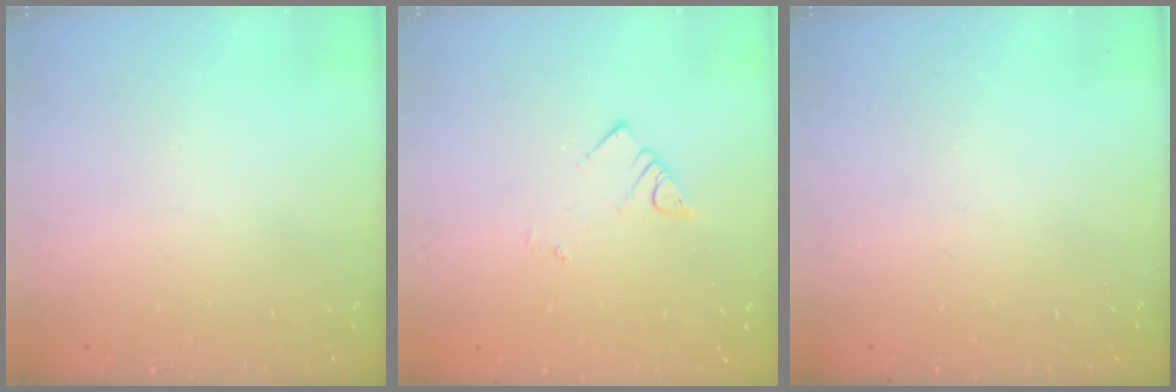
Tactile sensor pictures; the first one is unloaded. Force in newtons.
{"total": 2.8, "press": 2.8, "slide": 0.2}
{"total": 0.0}